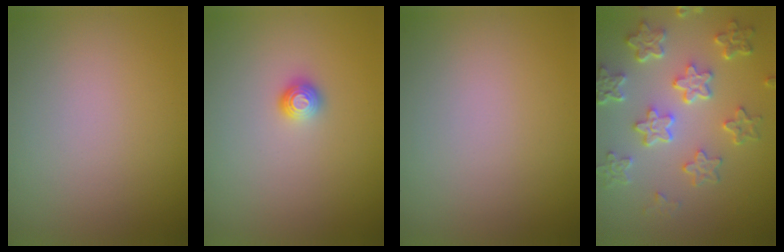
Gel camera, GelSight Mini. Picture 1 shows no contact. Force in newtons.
{"total": 1.1, "press": 1.0, "slide": 0.2}
{"total": 0.0}
{"total": 6.2, "press": 4.6, "slide": 4.2}